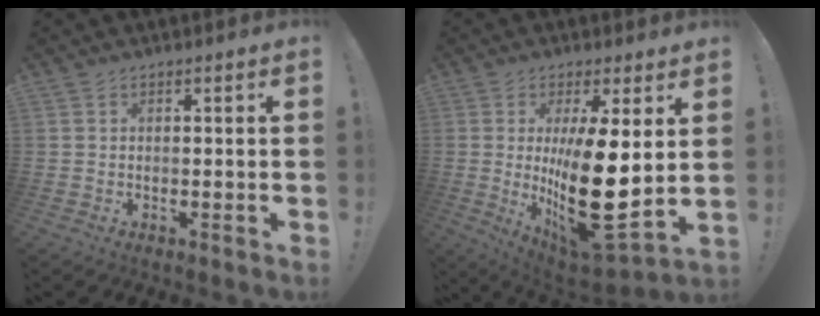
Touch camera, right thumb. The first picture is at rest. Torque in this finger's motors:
{"motor_torque": [1.87, 3.14, 2.37, -0.13, 0.74]}